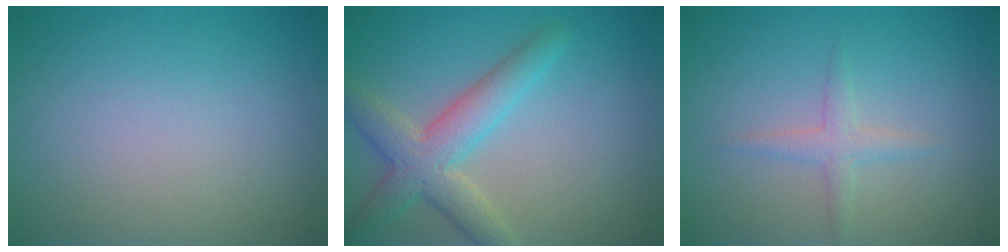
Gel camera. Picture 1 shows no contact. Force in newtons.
{"total": 4.9, "press": 4.9, "slide": 0.3}
{"total": 1.6, "press": 1.6, "slide": 0.0}